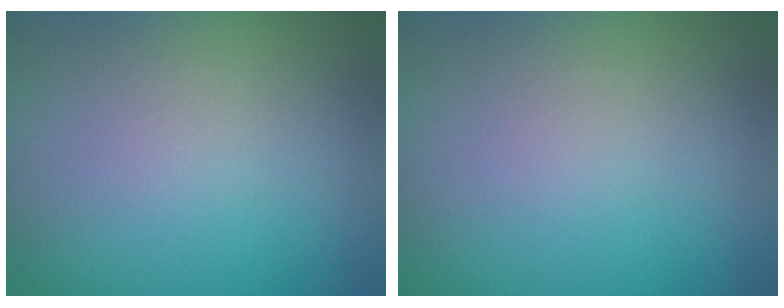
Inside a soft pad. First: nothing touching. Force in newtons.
{"total": 0.0}